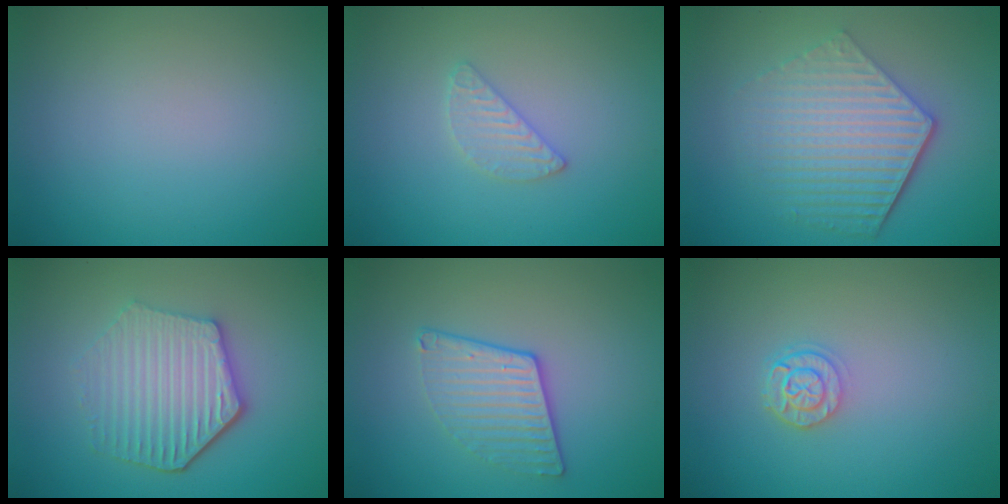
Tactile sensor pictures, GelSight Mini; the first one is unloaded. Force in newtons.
{"total": 1.9, "press": 1.8, "slide": 0.2}
{"total": 6.1, "press": 4.5, "slide": 4.2}
{"total": 5.3, "press": 4.3, "slide": 3.2}
{"total": 3.1, "press": 2.7, "slide": 1.5}
{"total": 2.2, "press": 1.8, "slide": 1.2}